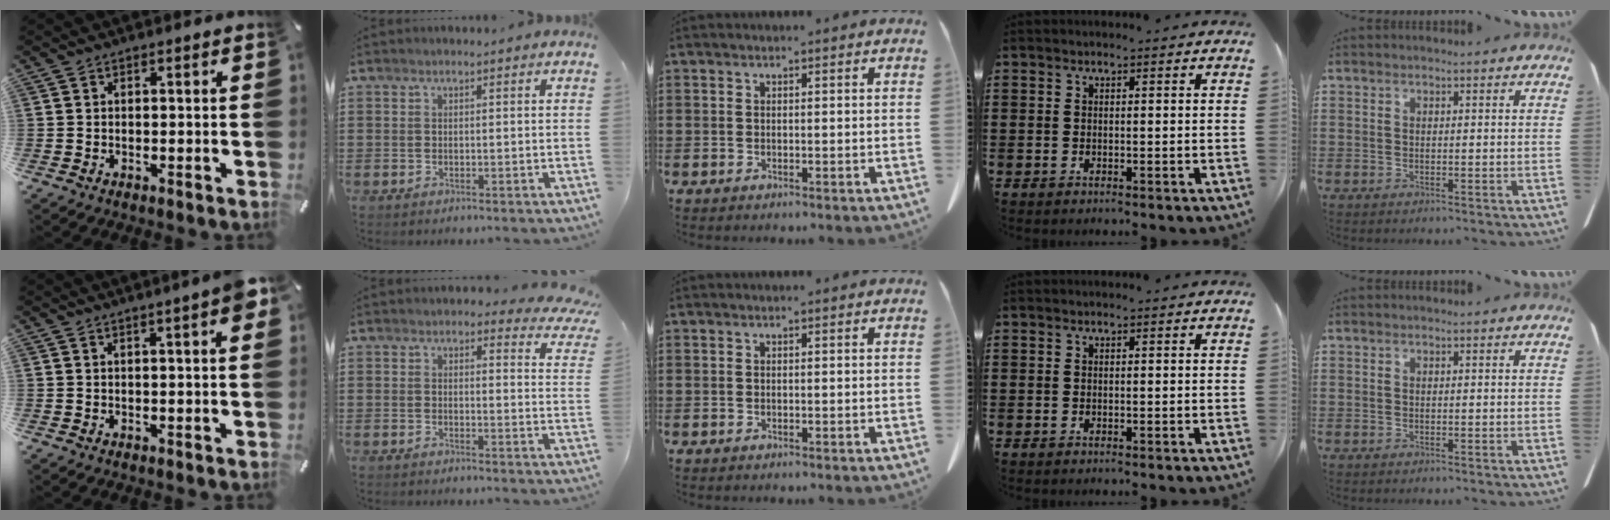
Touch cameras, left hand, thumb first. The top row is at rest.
{"thumb": {"total": 4.6, "force": [2.1, 0.7, 4.0], "torque": [-0.063, -0.005, 0.032]}, "index": {"total": 3.3, "force": [3.0, 0.8, 1.3], "torque": [-0.022, -0.013, 0.051]}}